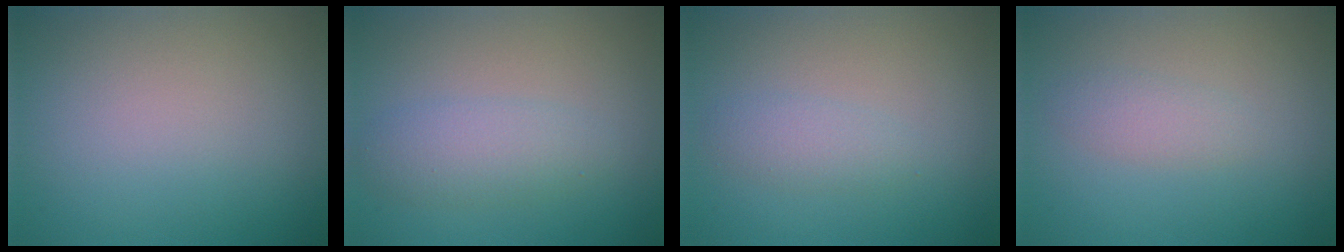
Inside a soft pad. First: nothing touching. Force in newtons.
{"total": 2.8, "press": 2.8, "slide": 0.1}
{"total": 1.7, "press": 1.7, "slide": 0.1}
{"total": 1.5, "press": 1.5, "slide": 0.0}